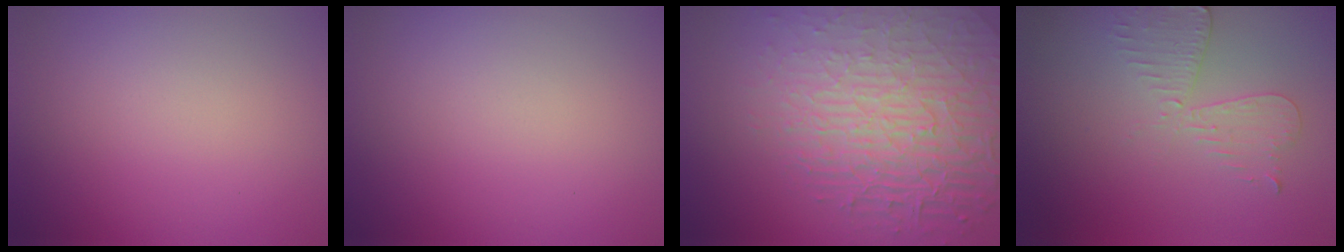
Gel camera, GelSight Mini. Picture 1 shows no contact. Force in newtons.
{"total": 0.0}
{"total": 8.9, "press": 6.0, "slide": 6.5}
{"total": 2.9, "press": 2.5, "slide": 1.5}